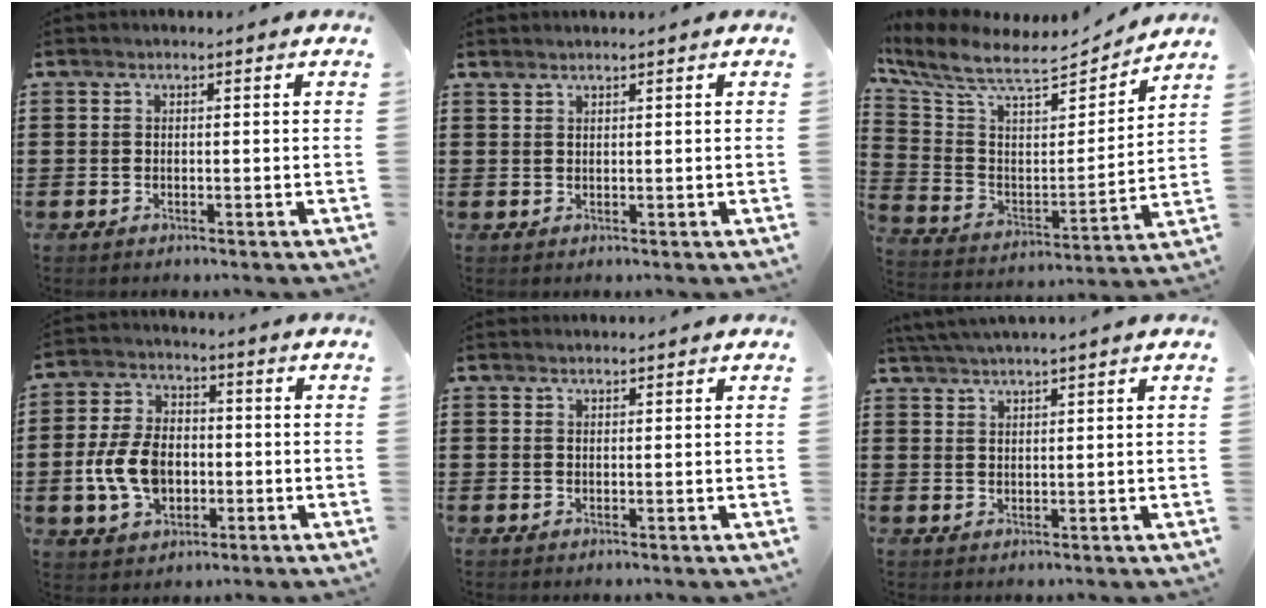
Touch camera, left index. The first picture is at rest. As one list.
[{"total": 0.9, "force": [0.9, -0.2, 0.2], "torque": [-0.005, -0.002, 0.018]}, {"total": 9.0, "force": [7.6, 2.0, 4.5], "torque": [-0.123, -0.050, 0.127]}, {"total": 8.6, "force": [-1.5, 5.9, 6.1], "torque": [-0.146, 0.006, -0.031]}, {"total": 0.7, "force": [0.7, 0.0, 0.1], "torque": [-0.003, -0.001, 0.015]}, {"total": 2.5, "force": [2.3, -0.8, 0.5], "torque": [-0.015, -0.002, 0.044]}]